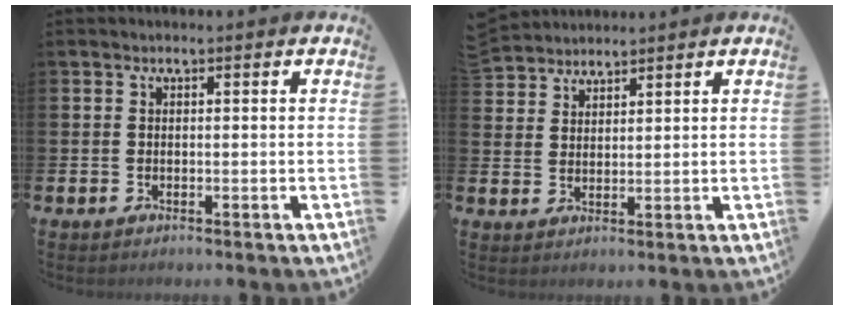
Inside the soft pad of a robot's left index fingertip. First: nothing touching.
{"total": 3.5, "force": [3.4, 0.6, -0.7], "torque": [0.003, -0.017, 0.064]}